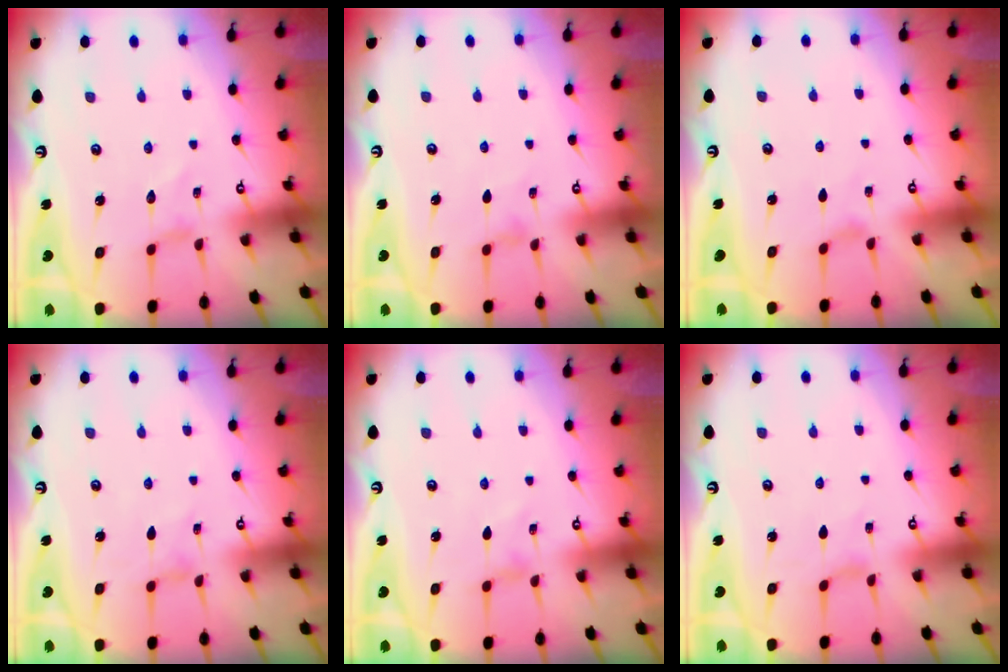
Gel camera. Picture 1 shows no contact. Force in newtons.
{"total": 2.0, "press": 2.0, "slide": 0.4}
{"total": 0.0}
{"total": 0.0}
{"total": 0.0}
{"total": 1.4, "press": 1.4, "slide": 0.3}